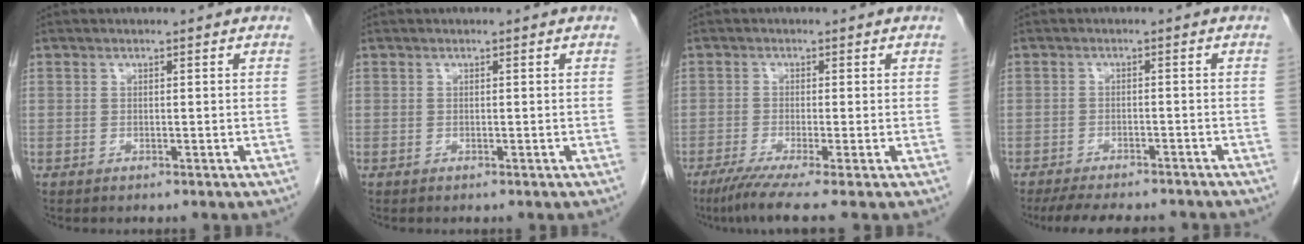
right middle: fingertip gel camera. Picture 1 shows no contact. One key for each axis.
{"total": 0.0}
{"total": 5.9, "fx": -4.2, "fy": -0.9, "fz": 4.1, "tx": -0.065, "ty": -0.020, "tz": -0.074}
{"total": 11.2, "fx": -10.0, "fy": 2.6, "fz": 4.5, "tx": -0.072, "ty": -0.005, "tz": -0.133}